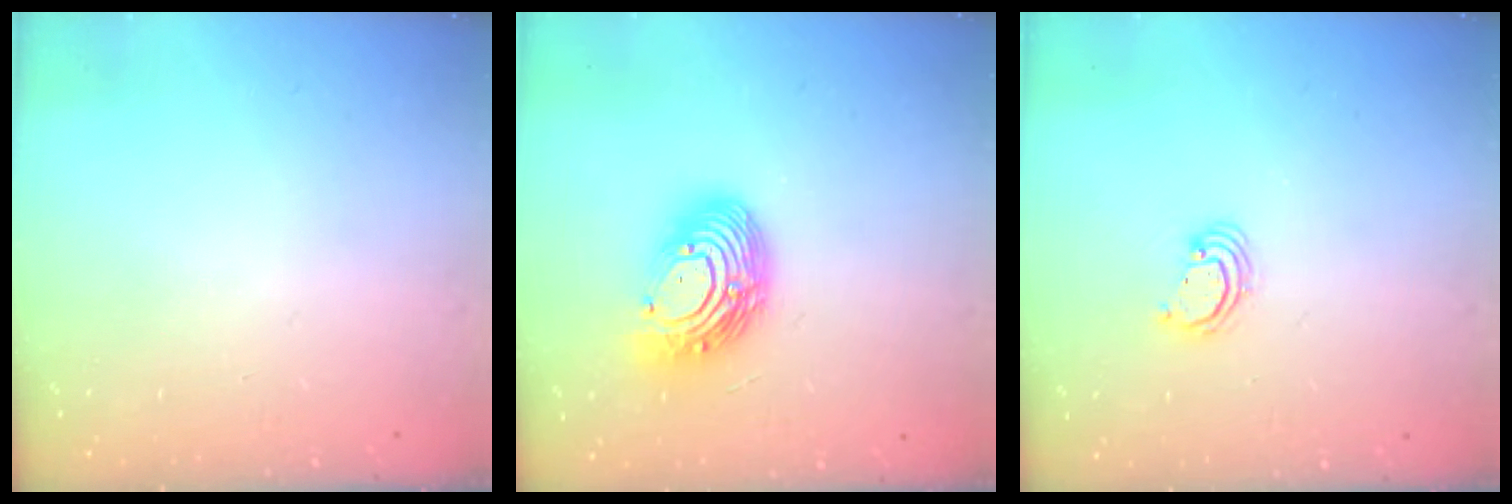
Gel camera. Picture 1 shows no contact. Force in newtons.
{"total": 14.5, "press": 14.4, "slide": 1.3}
{"total": 2.4, "press": 2.4, "slide": 0.1}